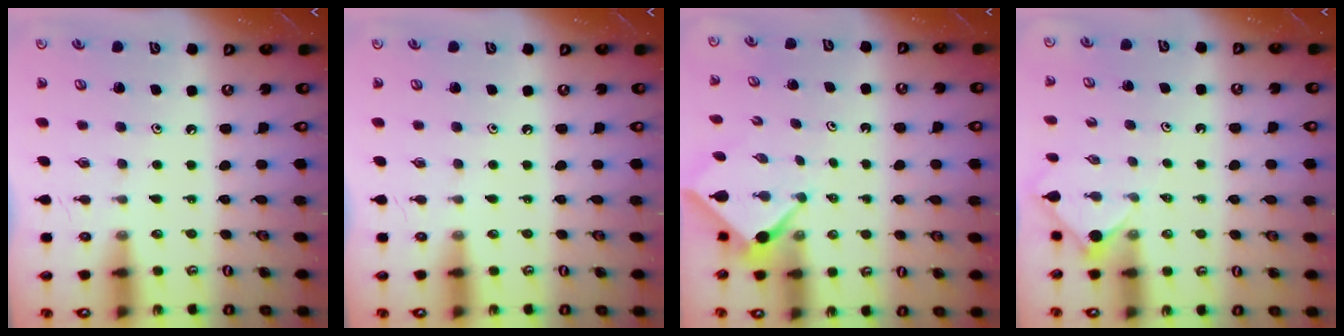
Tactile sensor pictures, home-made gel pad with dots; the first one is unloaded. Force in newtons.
{"total": 0.0}
{"total": 2.5, "press": 2.5, "slide": 0.2}
{"total": 2.3, "press": 2.2, "slide": 0.3}